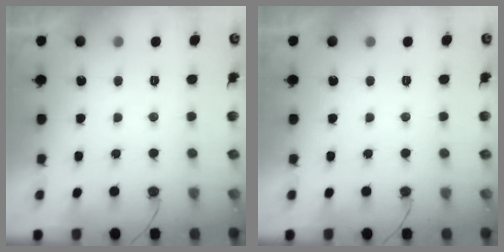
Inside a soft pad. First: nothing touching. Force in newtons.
{"total": 0.0}